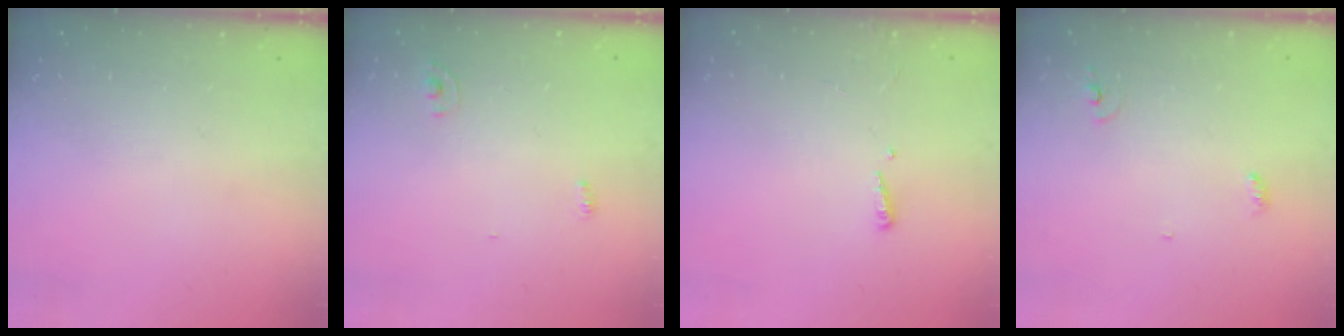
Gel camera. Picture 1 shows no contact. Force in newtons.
{"total": 2.8, "press": 2.8, "slide": 0.1}
{"total": 2.4, "press": 2.4, "slide": 0.2}
{"total": 3.6, "press": 3.6, "slide": 0.2}